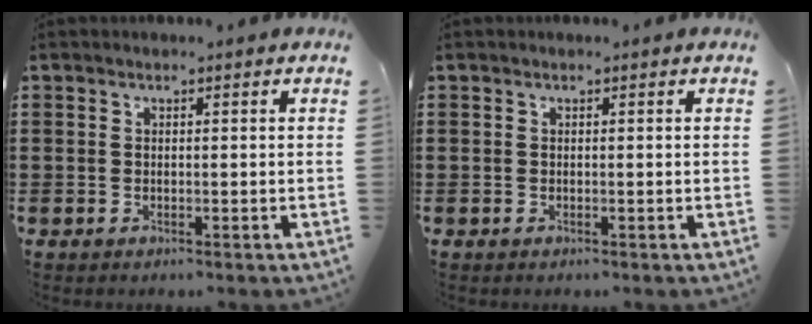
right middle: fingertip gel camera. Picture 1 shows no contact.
{"total": 0.0}